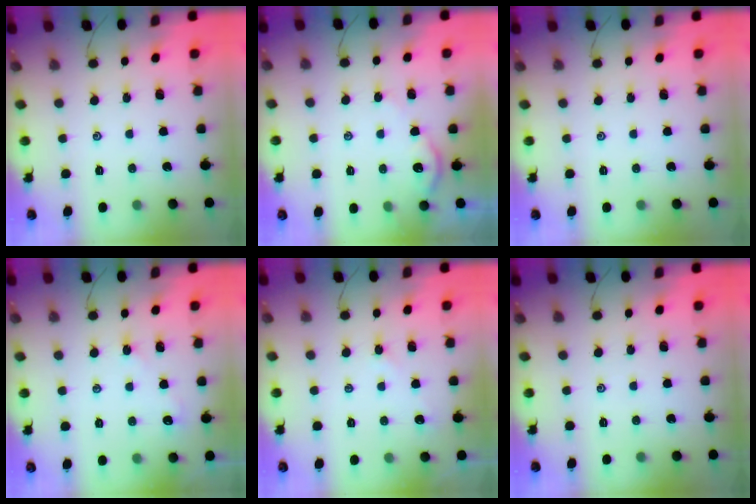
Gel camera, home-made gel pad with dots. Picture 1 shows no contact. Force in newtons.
{"total": 3.2, "press": 3.2, "slide": 0.3}
{"total": 0.0}
{"total": 1.9, "press": 1.8, "slide": 0.4}
{"total": 3.0, "press": 3.0, "slide": 0.3}
{"total": 0.0}